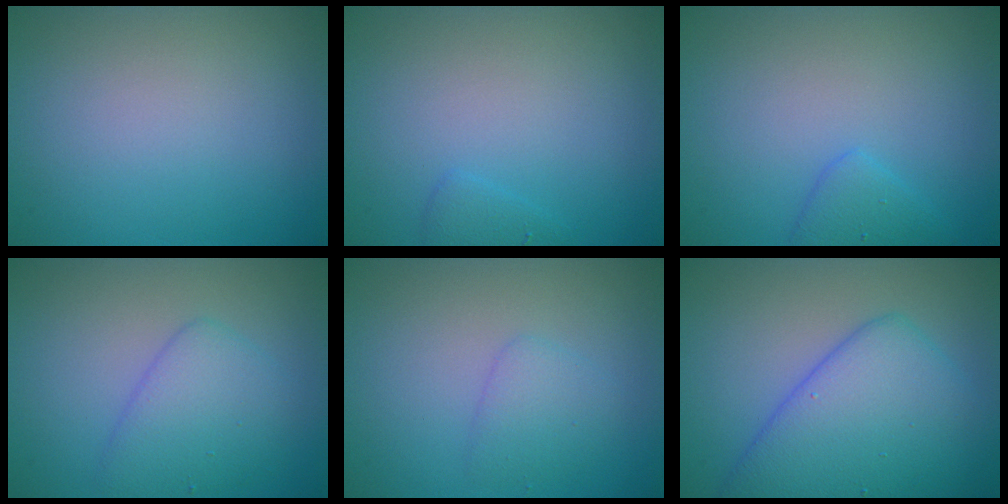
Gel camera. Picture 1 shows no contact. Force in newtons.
{"total": 1.0, "press": 1.0, "slide": 0.1}
{"total": 1.7, "press": 1.7, "slide": 0.1}
{"total": 3.7, "press": 3.7, "slide": 0.2}
{"total": 1.9, "press": 1.9, "slide": 0.0}
{"total": 8.1, "press": 8.1, "slide": 0.1}